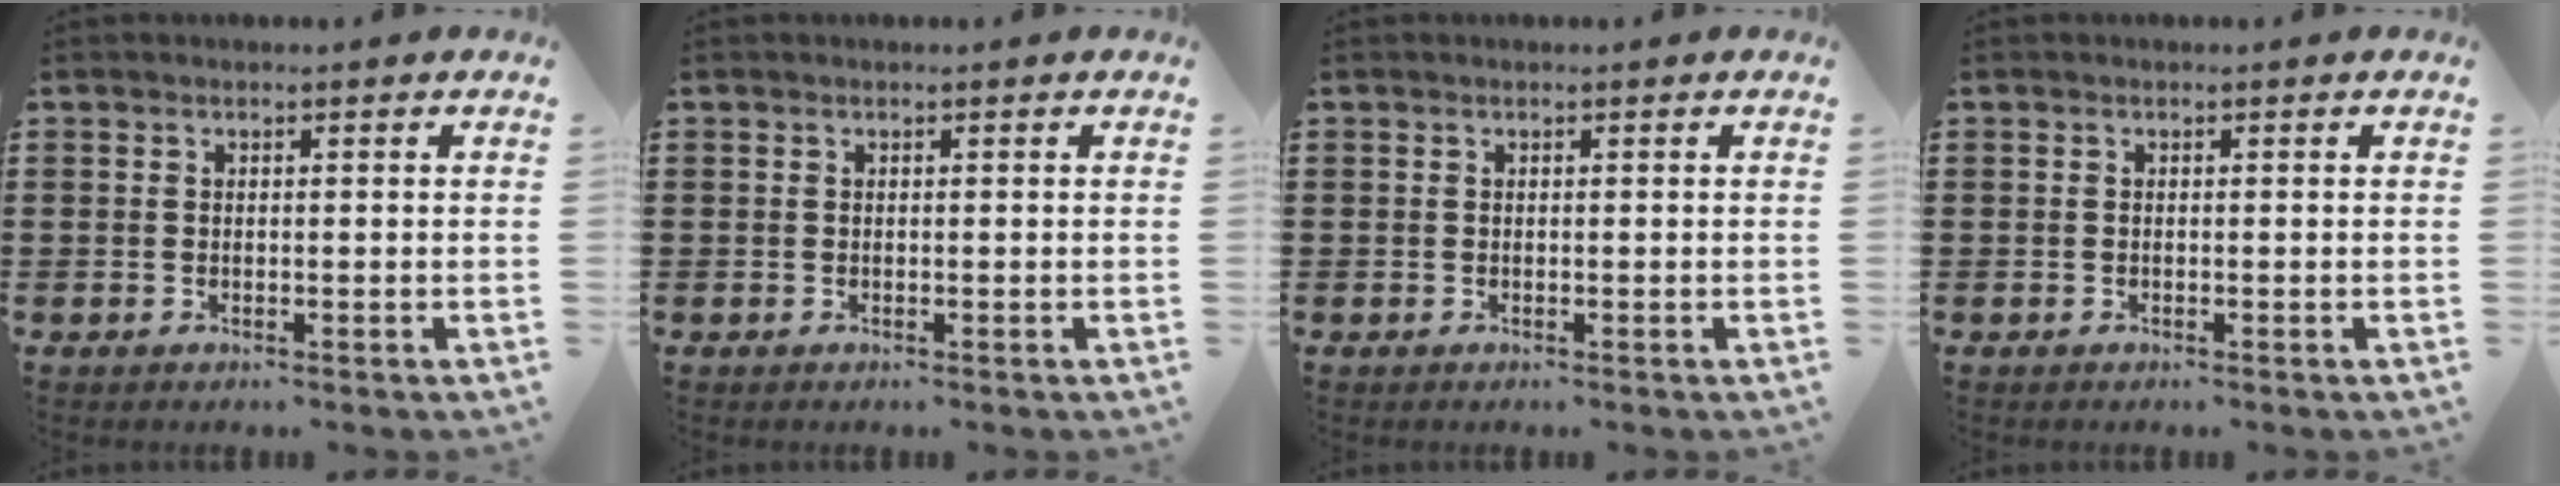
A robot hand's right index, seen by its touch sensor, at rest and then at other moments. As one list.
[{"total": 0.0}, {"total": 0.0}, {"total": 0.0}]